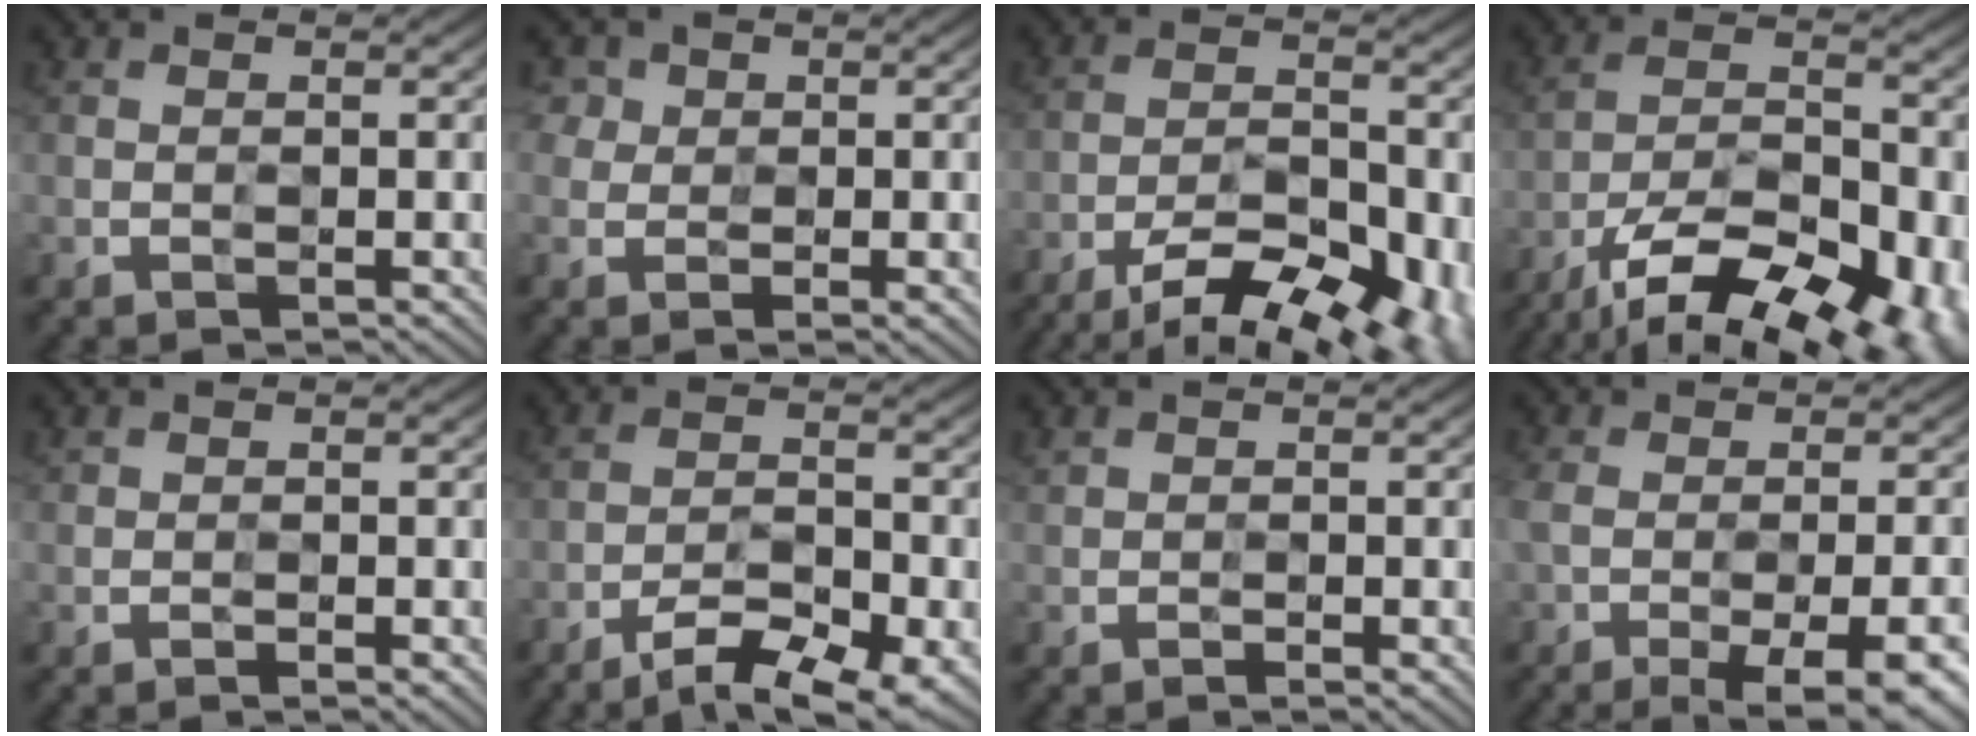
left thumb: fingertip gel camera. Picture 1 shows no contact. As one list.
[{"total": 2.9, "force": [1.0, 2.6, 0.8], "torque": [-0.023, 0.001, 0.014]}, {"total": 12.3, "force": [-9.0, 4.2, 7.1], "torque": [-0.113, -0.011, -0.133]}, {"total": 15.8, "force": [-11.4, 5.7, 9.3], "torque": [-0.146, -0.022, -0.178]}, {"total": 1.1, "force": [-0.6, 0.5, 0.8], "torque": [-0.009, 0.000, -0.012]}, {"total": 8.5, "force": [-6.8, 2.0, 4.7], "torque": [-0.083, -0.008, -0.104]}, {"total": 1.5, "force": [-0.6, 0.6, 1.2], "torque": [-0.020, -0.001, -0.012]}, {"total": 12.0, "force": [-6.4, 4.2, 9.3], "torque": [-0.183, -0.026, -0.077]}]